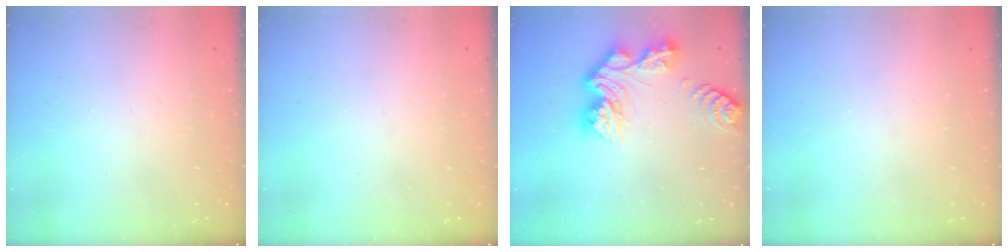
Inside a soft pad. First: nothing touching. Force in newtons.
{"total": 0.0}
{"total": 13.3, "press": 13.3, "slide": 1.2}
{"total": 0.0}